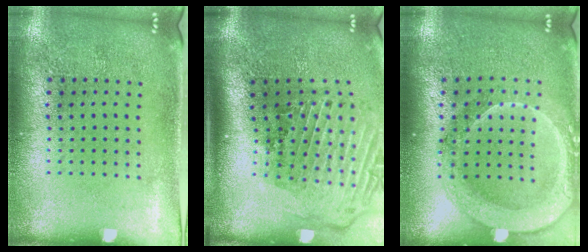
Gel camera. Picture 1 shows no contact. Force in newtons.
{"total": 3.0, "press": 2.1, "slide": 2.1}
{"total": 2.1, "press": 1.9, "slide": 0.9}